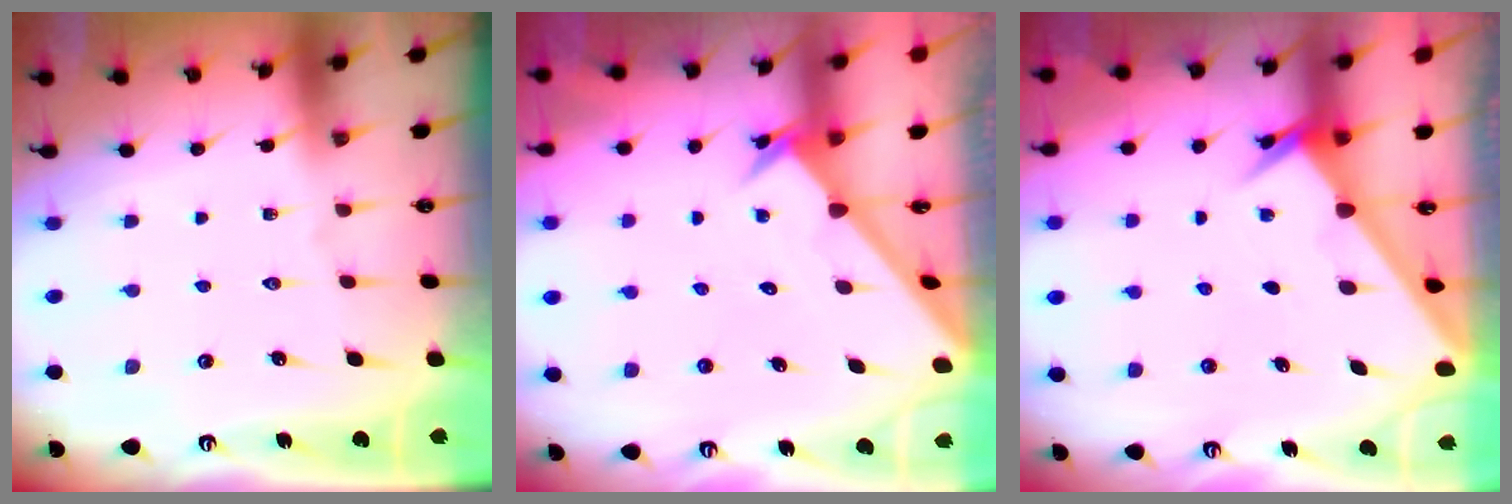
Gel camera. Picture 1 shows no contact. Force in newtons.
{"total": 2.6, "press": 2.6, "slide": 0.2}
{"total": 2.3, "press": 2.3, "slide": 0.3}